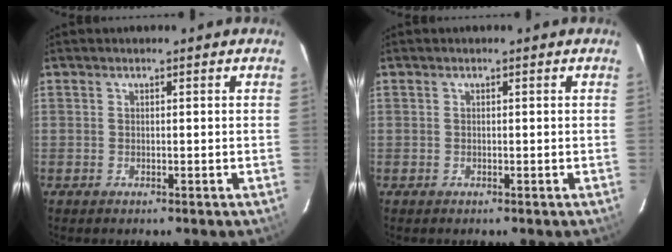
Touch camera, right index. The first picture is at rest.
{"total": 0.0}